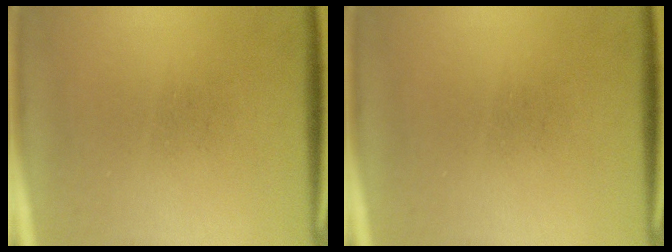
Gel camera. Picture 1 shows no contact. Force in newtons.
{"total": 0.0}